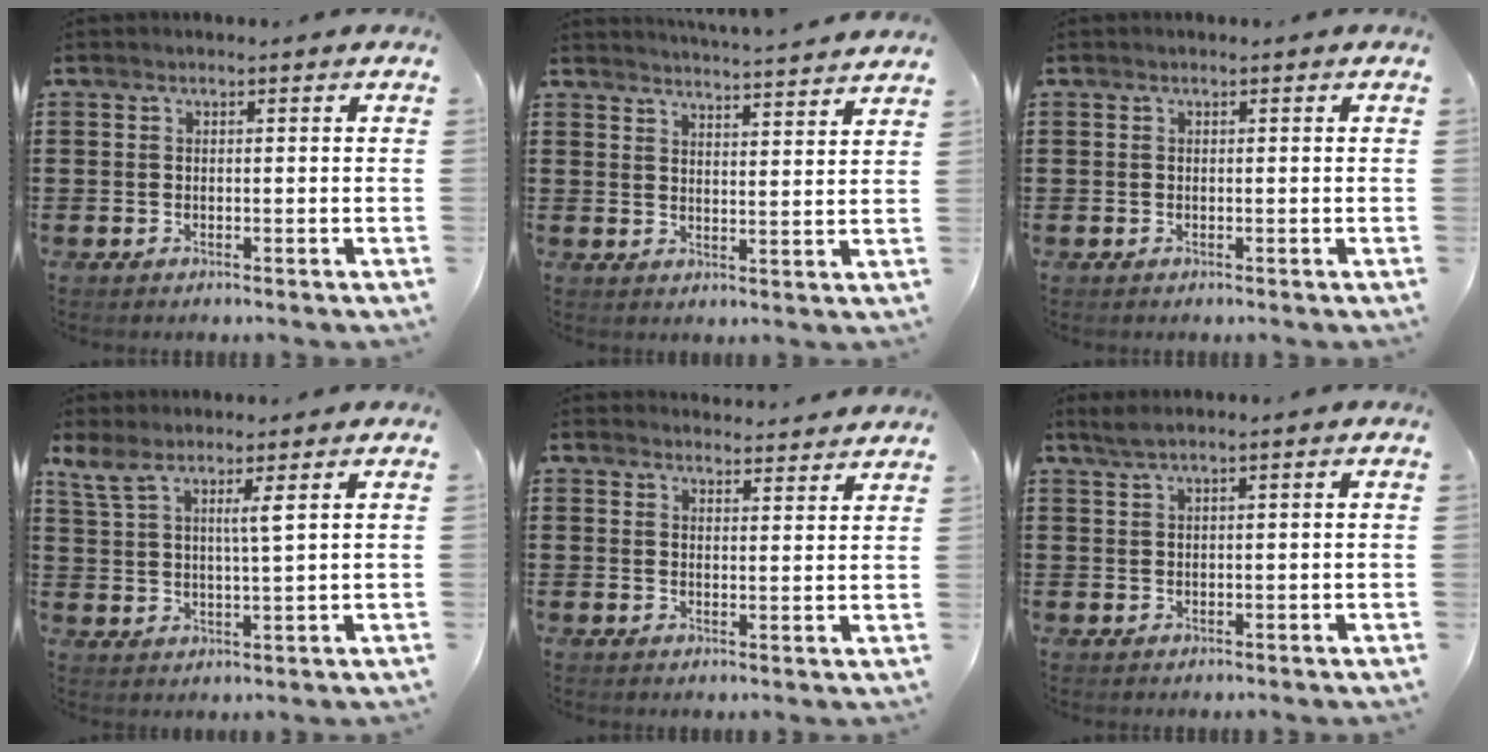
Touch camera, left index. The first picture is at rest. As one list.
[{"total": 4.2, "force": [4.2, -0.8, 0.2], "torque": [-0.012, -0.032, 0.071]}, {"total": 0.0}, {"total": 4.6, "force": [3.1, 0.3, 3.4], "torque": [-0.078, -0.003, 0.053]}, {"total": 3.1, "force": [3.1, 0.0, -0.1], "torque": [0.001, -0.018, 0.057]}, {"total": 1.5, "force": [0.9, 0.0, 1.2], "torque": [-0.025, -0.003, 0.016]}]